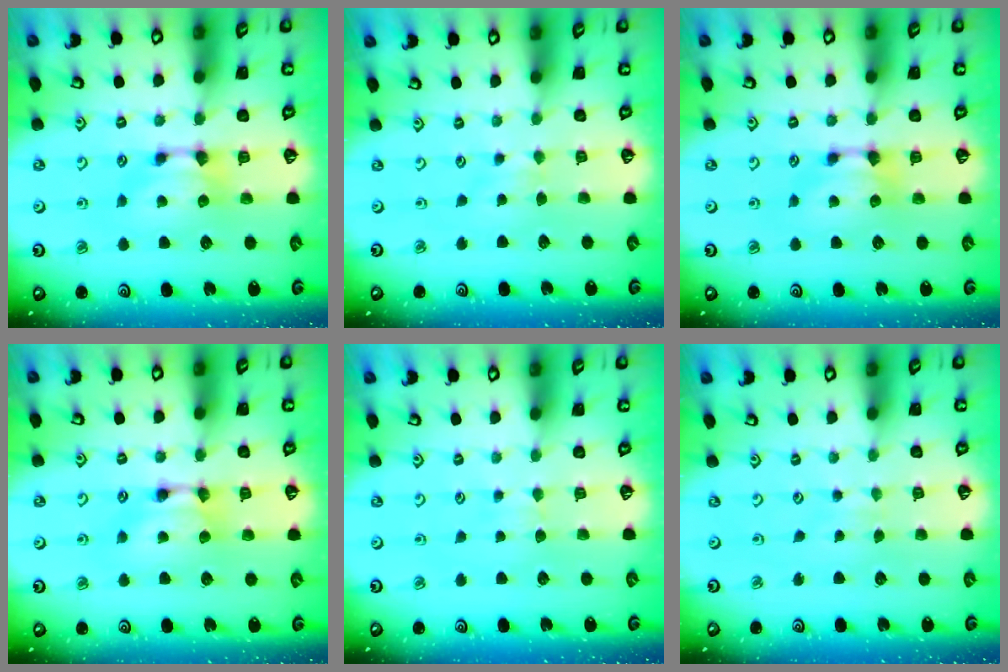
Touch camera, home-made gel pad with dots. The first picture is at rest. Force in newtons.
{"total": 2.9, "press": 2.8, "slide": 0.6}
{"total": 0.0}
{"total": 1.6, "press": 1.6, "slide": 0.1}
{"total": 2.7, "press": 2.7, "slide": 0.4}
{"total": 3.9, "press": 3.9, "slide": 0.2}